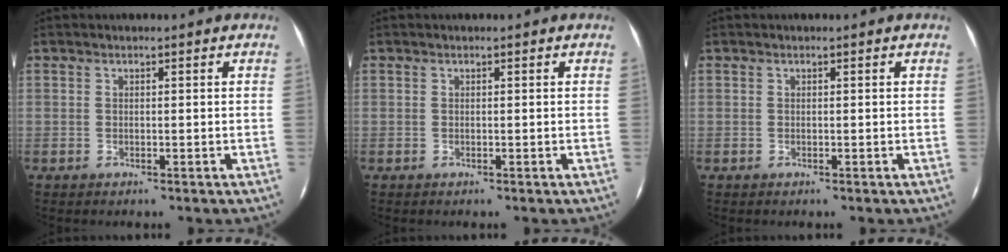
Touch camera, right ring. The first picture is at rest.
{"total": 0.0}
{"total": 0.0}